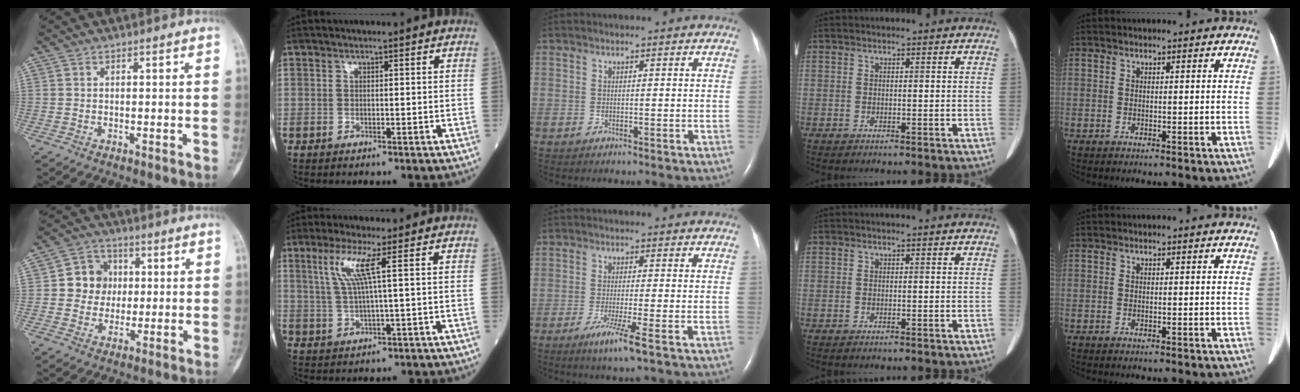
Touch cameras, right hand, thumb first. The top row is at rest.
{"thumb": {"total": 8.2, "force": [0.7, 7.6, 3.0], "torque": [-0.002, 0.009, 0.005]}, "index": {"total": 5.6, "force": [2.1, -0.7, 5.1], "torque": [-0.109, 0.003, 0.046]}, "middle": {"total": 5.1, "force": [-2.8, -0.5, 4.2], "torque": [-0.081, -0.018, -0.052]}}